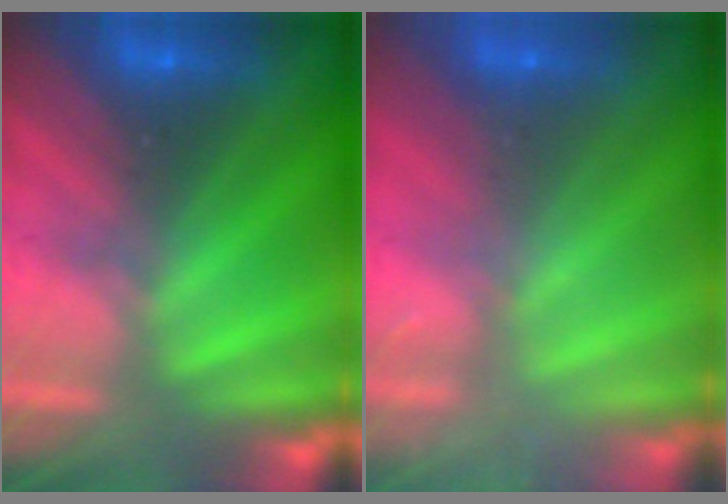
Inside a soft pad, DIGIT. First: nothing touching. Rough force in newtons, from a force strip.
{"total": 2.5}